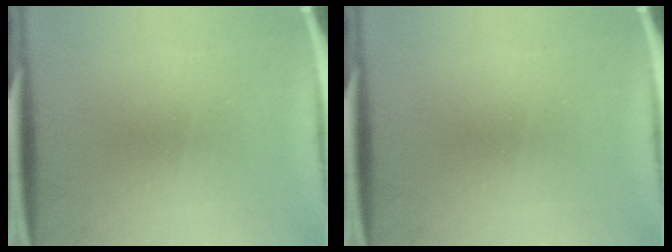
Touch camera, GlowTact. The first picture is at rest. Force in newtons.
{"total": 0.0}